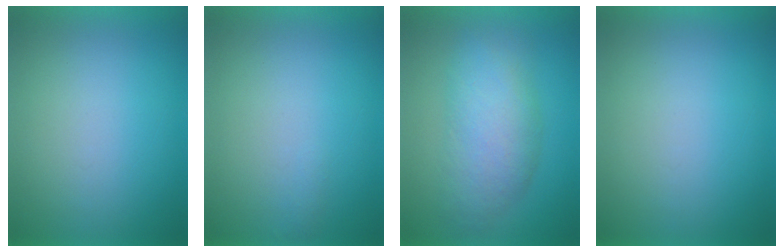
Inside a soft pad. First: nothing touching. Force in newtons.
{"total": 1.1}
{"total": 7.1}
{"total": 0.0}